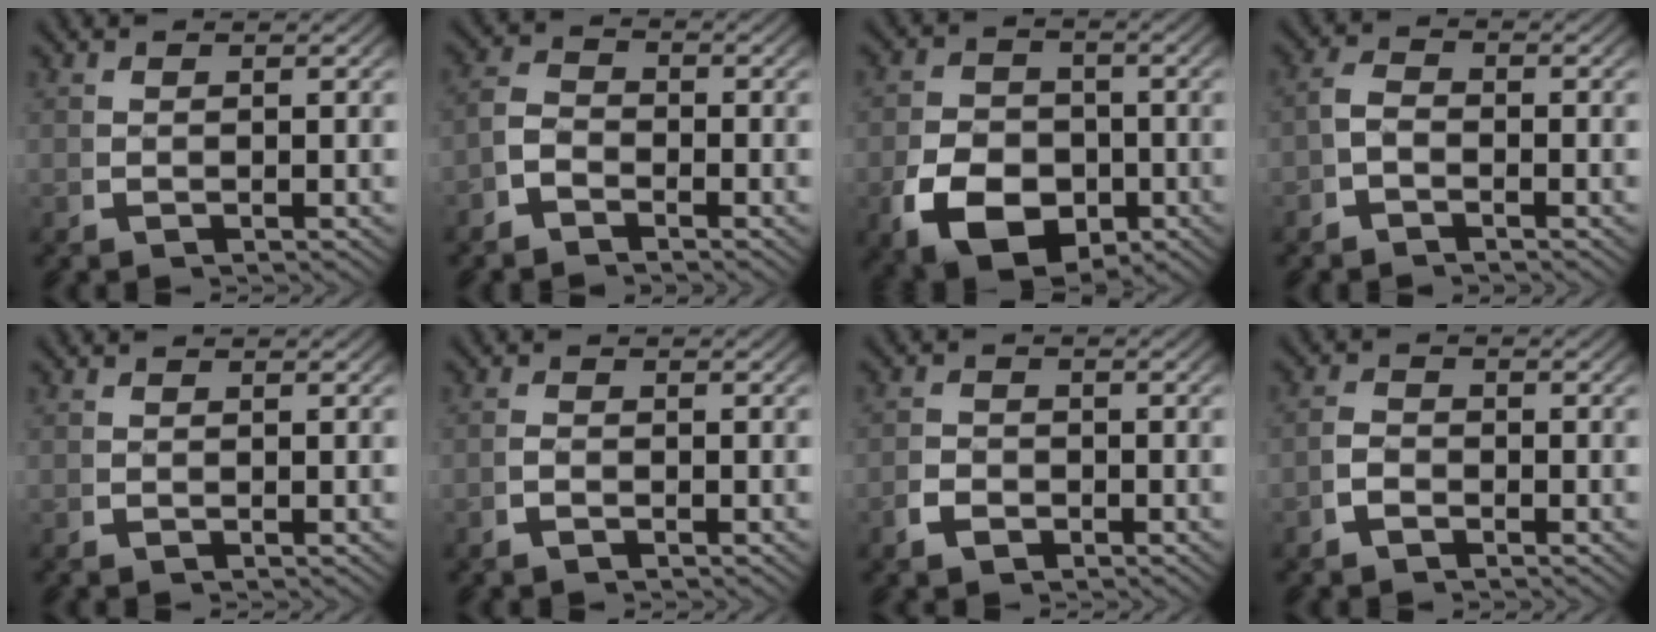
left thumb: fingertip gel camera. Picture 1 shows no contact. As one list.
[{"total": 2.7, "force": [-1.2, 2.0, 1.2], "torque": [-0.022, -0.009, -0.025]}, {"total": 8.8, "force": [-2.6, 6.5, 5.4], "torque": [-0.103, -0.037, -0.029]}, {"total": 1.9, "force": [-0.9, 1.3, 1.0], "torque": [-0.017, -0.005, -0.022]}, {"total": 0.0}, {"total": 0.7, "force": [-0.6, 0.2, 0.4], "torque": [-0.008, -0.002, -0.014]}, {"total": 1.8, "force": [-1.1, 1.2, 0.6], "torque": [-0.012, -0.006, -0.022]}, {"total": 1.6, "force": [-1.0, 1.0, 0.7], "torque": [-0.015, -0.007, -0.020]}]